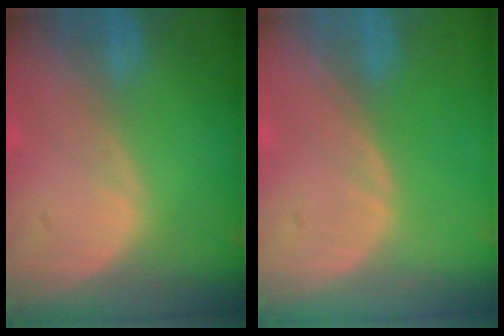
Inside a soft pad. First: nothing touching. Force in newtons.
{"total": 0.0}